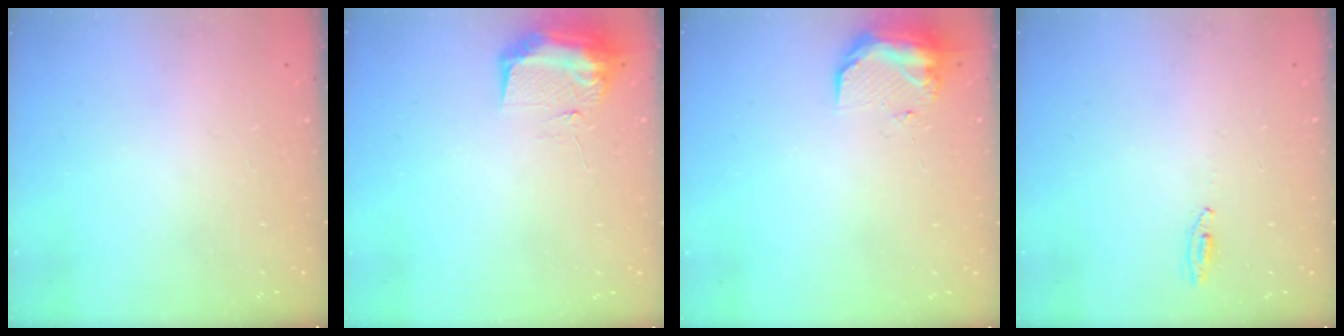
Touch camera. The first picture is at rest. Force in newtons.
{"total": 9.4, "press": 9.4, "slide": 0.9}
{"total": 9.9, "press": 9.4, "slide": 3.1}
{"total": 2.7, "press": 2.5, "slide": 1.0}